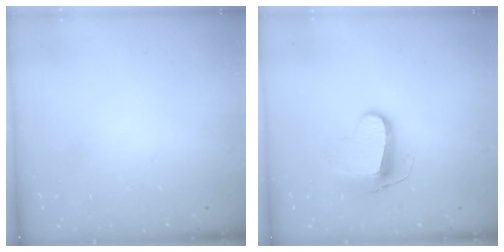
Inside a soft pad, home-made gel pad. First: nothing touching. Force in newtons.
{"total": 9.4, "press": 9.4, "slide": 0.2}